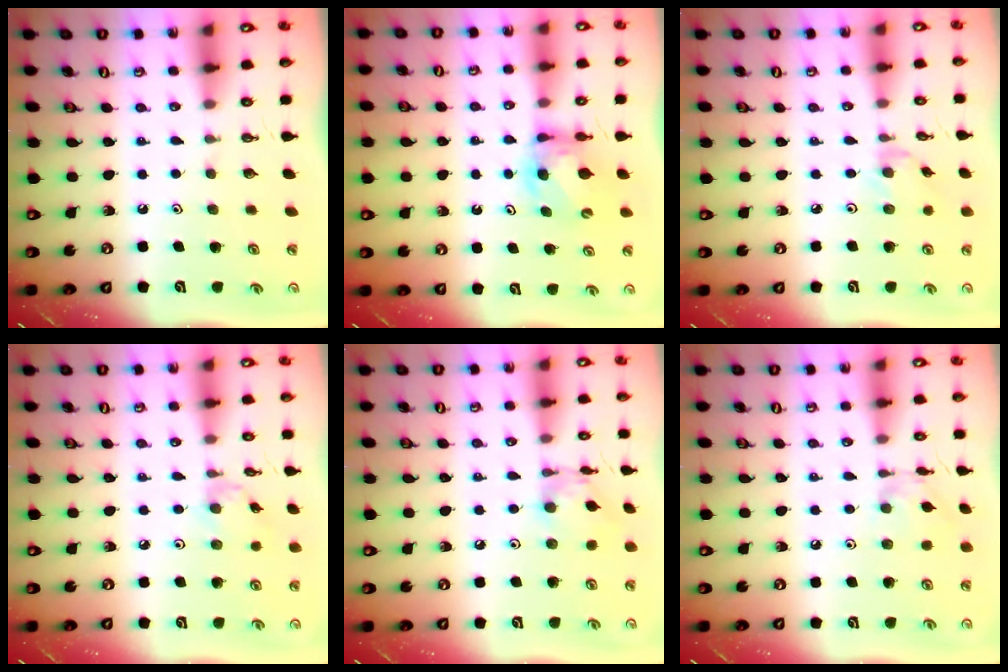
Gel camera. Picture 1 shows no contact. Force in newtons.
{"total": 6.6, "press": 6.6, "slide": 0.5}
{"total": 2.4, "press": 2.4, "slide": 0.3}
{"total": 2.6, "press": 2.5, "slide": 0.5}
{"total": 7.5, "press": 7.5, "slide": 0.5}
{"total": 2.7, "press": 2.7, "slide": 0.2}